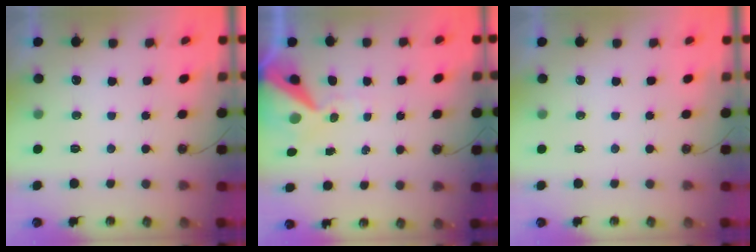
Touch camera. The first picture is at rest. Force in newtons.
{"total": 12.0, "press": 11.8, "slide": 1.9}
{"total": 0.0}